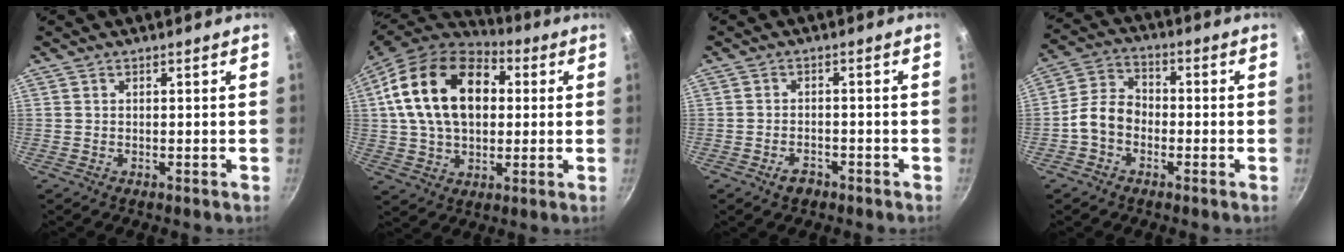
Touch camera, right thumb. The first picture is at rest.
{"total": 20.9, "force": [4.3, 13.9, 14.9], "torque": [-0.234, 0.017, 0.064]}
{"total": 2.8, "force": [-1.9, 1.7, 1.1], "torque": [-0.011, 0.021, -0.025]}
{"total": 7.1, "force": [-2.3, 5.3, 4.2], "torque": [-0.059, 0.031, -0.058]}